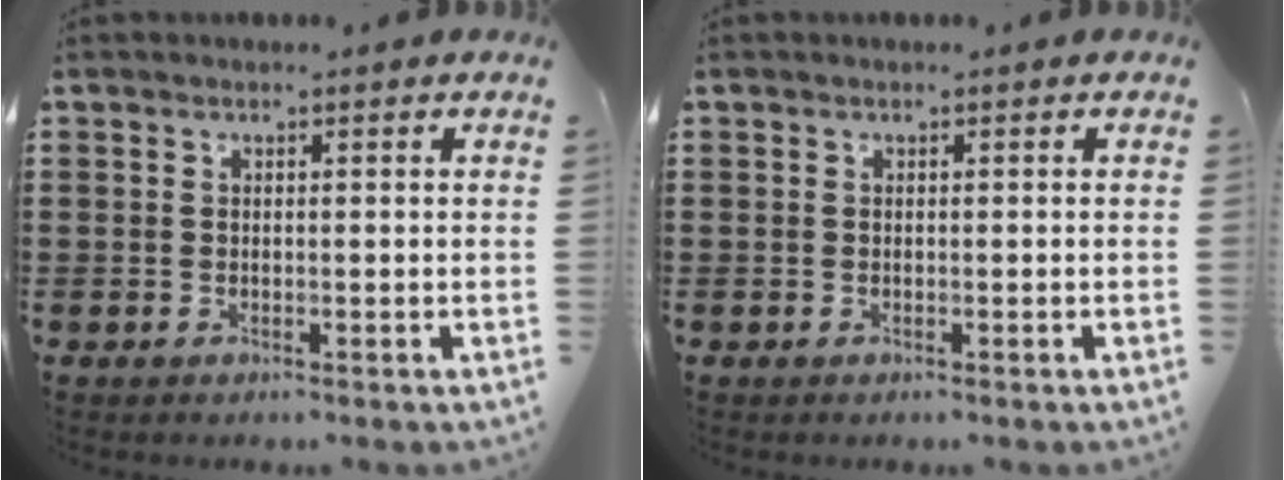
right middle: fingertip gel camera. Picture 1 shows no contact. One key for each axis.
{"total": 0.0}